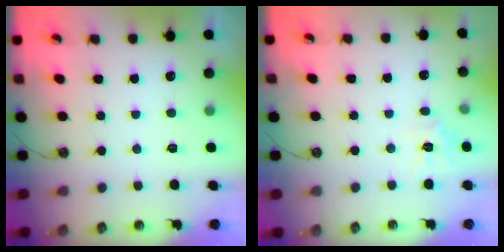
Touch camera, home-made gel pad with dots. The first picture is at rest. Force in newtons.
{"total": 6.8, "press": 6.8, "slide": 0.5}